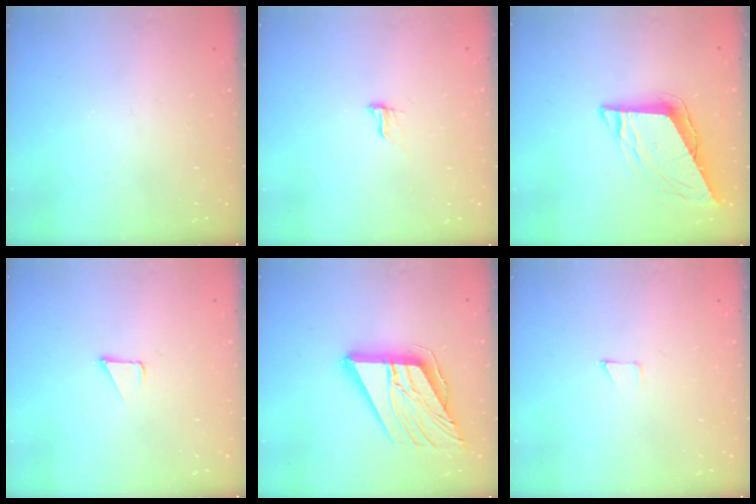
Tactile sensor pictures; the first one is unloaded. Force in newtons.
{"total": 6.3, "press": 6.0, "slide": 1.8}
{"total": 9.6, "press": 9.6, "slide": 1.0}
{"total": 1.6, "press": 1.6, "slide": 0.1}
{"total": 17.6, "press": 17.4, "slide": 3.0}
{"total": 2.8, "press": 2.8, "slide": 0.2}